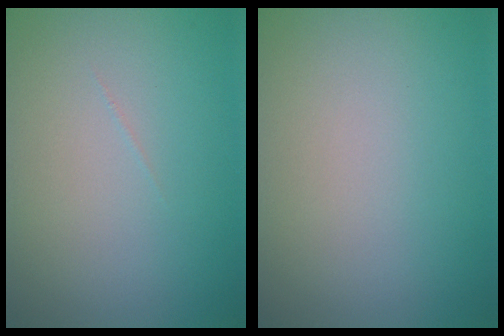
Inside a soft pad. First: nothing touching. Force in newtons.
{"total": 0.0}